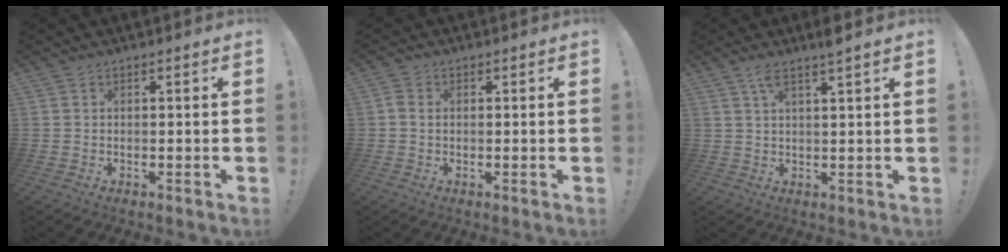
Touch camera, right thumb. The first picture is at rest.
{"total": 2.1, "force": [0.1, 1.6, 1.3], "torque": [-0.033, 0.009, 0.004]}
{"total": 4.4, "force": [3.0, -0.1, 3.2], "torque": [-0.061, -0.011, 0.048]}